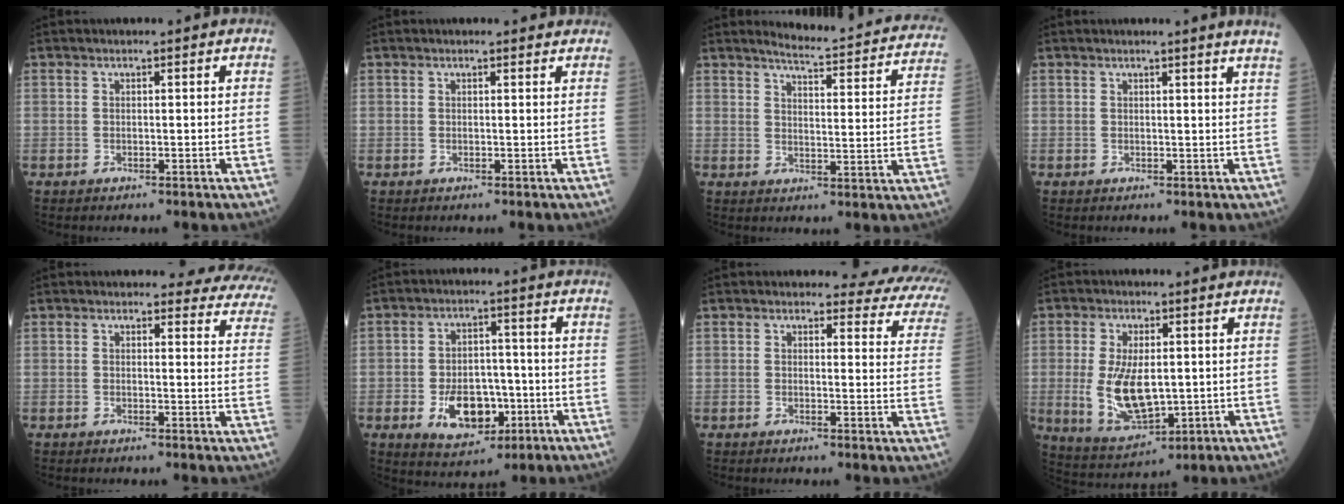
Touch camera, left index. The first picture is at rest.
{"total": 1.8, "force": [1.7, 0.5, 0.3], "torque": [-0.008, 0.004, 0.009]}
{"total": 18.1, "force": [16.8, 1.8, 6.3], "torque": [-0.074, -0.064, 0.184]}
{"total": 3.4, "force": [2.9, -0.9, 1.4], "torque": [-0.019, -0.013, 0.018]}
{"total": 12.8, "force": [12.2, 3.5, 1.5], "torque": [0.036, -0.066, 0.086]}
{"total": 9.4, "force": [-3.2, 5.9, 6.6], "torque": [-0.114, 0.006, -0.046]}
{"total": 10.5, "force": [9.8, 3.4, 1.9], "torque": [0.022, -0.050, 0.063]}
{"total": 10.2, "force": [-0.5, 4.7, 9.0], "torque": [-0.182, -0.009, 0.004]}